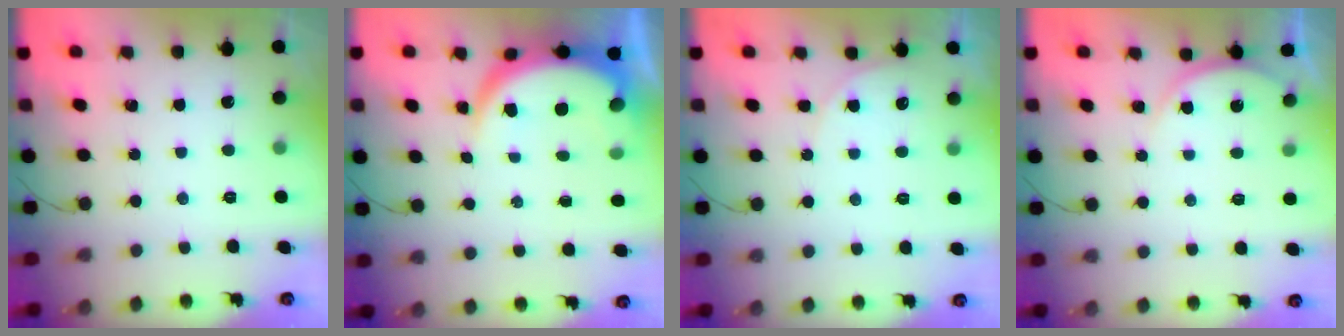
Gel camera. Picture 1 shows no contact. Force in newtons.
{"total": 8.4, "press": 8.4, "slide": 1.0}
{"total": 4.9, "press": 4.8, "slide": 0.5}
{"total": 4.0, "press": 4.0, "slide": 0.6}